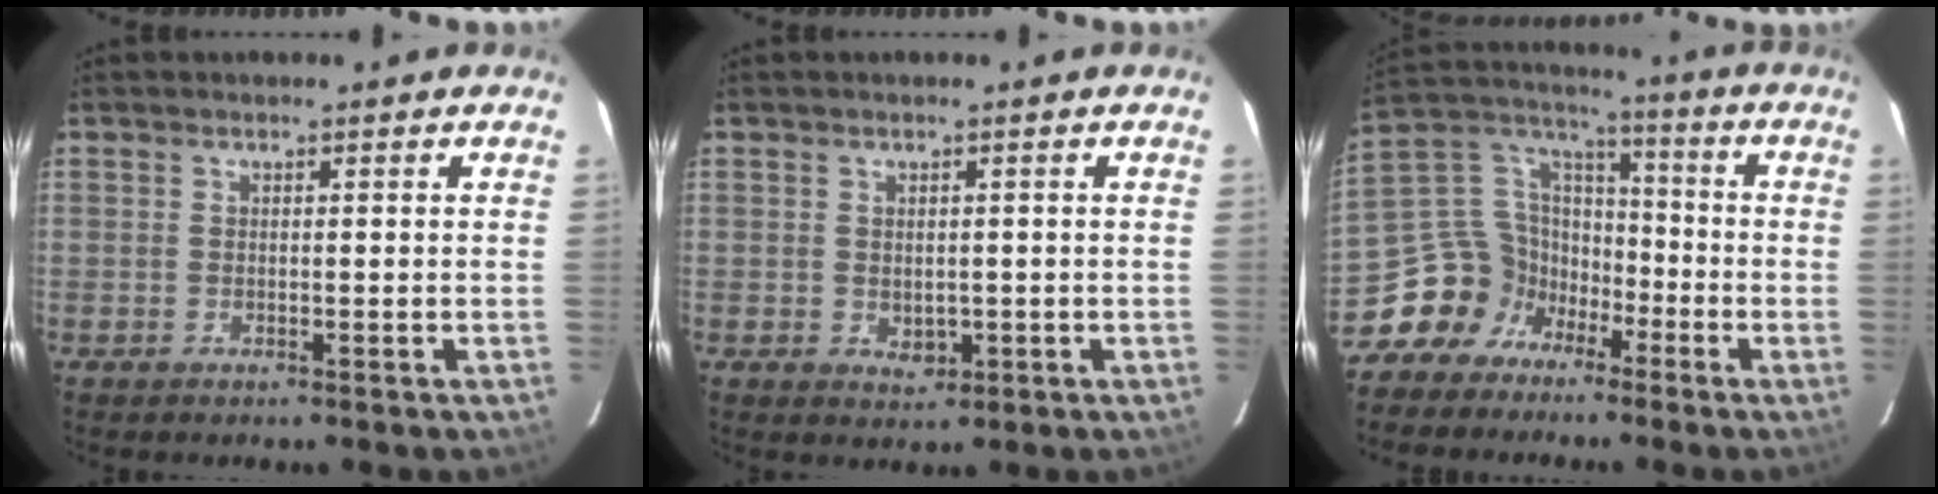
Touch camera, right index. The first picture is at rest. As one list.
[{"total": 2.6, "force": [-0.3, 2.1, 1.5], "torque": [-0.022, -0.003, 0.001]}, {"total": 12.0, "force": [-7.4, 9.1, 2.6], "torque": [-0.064, 0.054, -0.136]}]